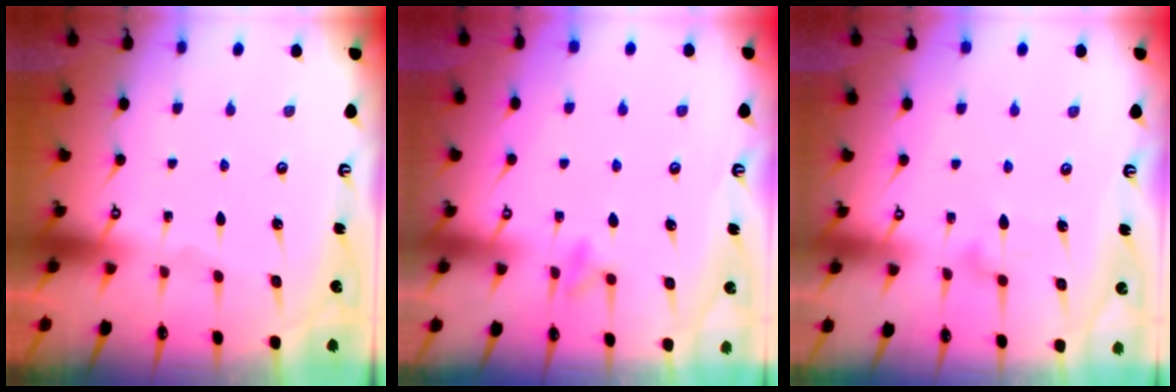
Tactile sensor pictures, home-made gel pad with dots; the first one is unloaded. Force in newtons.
{"total": 7.0, "press": 7.0, "slide": 1.0}
{"total": 8.4, "press": 8.4, "slide": 0.5}